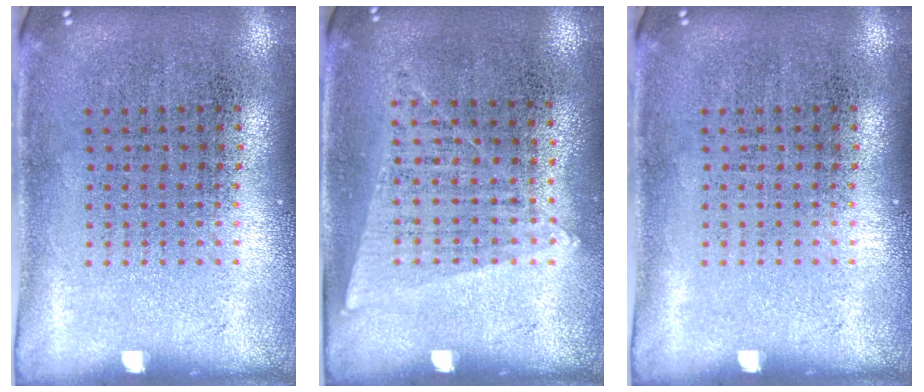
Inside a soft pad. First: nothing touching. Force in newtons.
{"total": 1.3, "press": 1.1, "slide": 0.6}
{"total": 0.0}